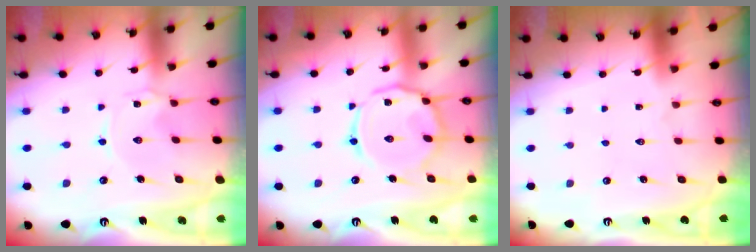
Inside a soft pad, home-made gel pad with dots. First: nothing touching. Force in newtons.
{"total": 12.6, "press": 12.6, "slide": 1.0}
{"total": 1.6, "press": 1.6, "slide": 0.1}